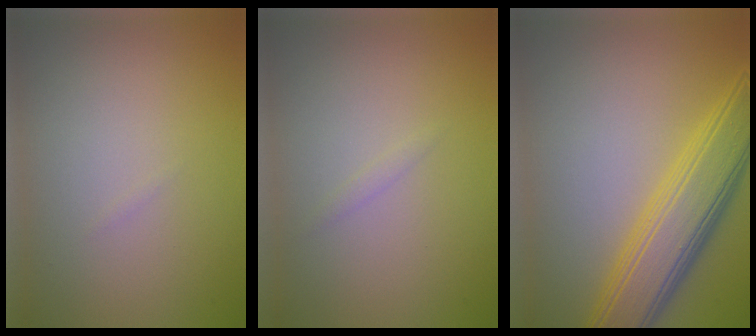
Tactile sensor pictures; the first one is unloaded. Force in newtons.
{"total": 0.5, "press": 0.5, "slide": 0.0}
{"total": 7.3, "press": 7.3, "slide": 0.2}